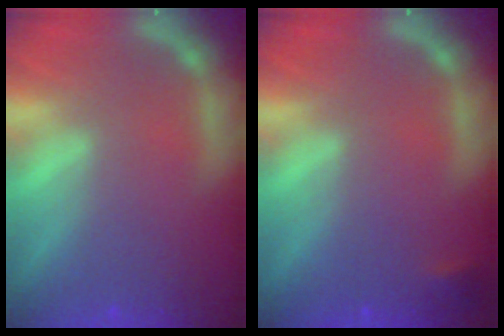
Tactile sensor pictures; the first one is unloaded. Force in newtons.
{"total": 0.9}